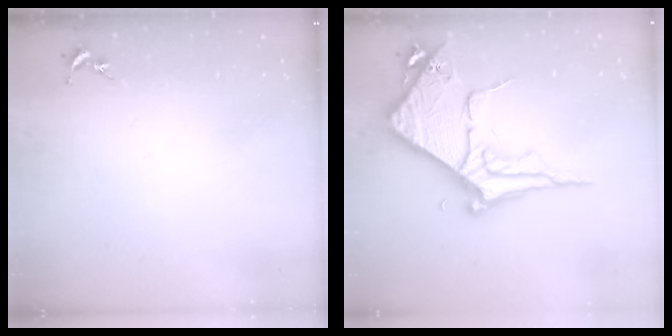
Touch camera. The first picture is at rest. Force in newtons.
{"total": 8.8, "press": 8.7, "slide": 0.9}